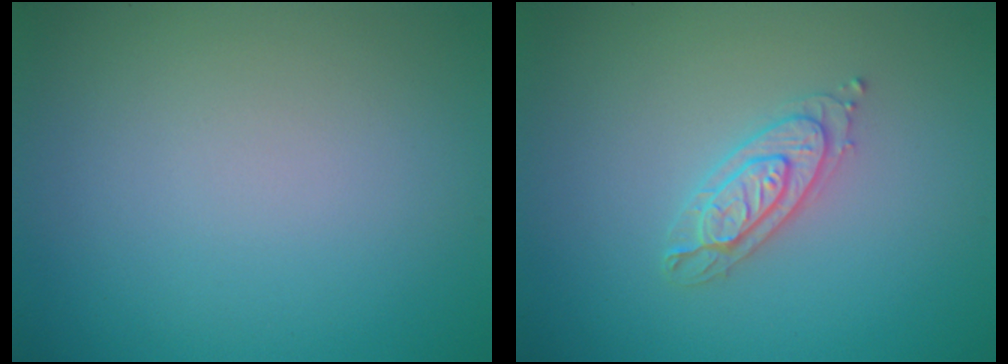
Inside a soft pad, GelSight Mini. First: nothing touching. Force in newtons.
{"total": 2.3, "press": 2.3, "slide": 0.4}